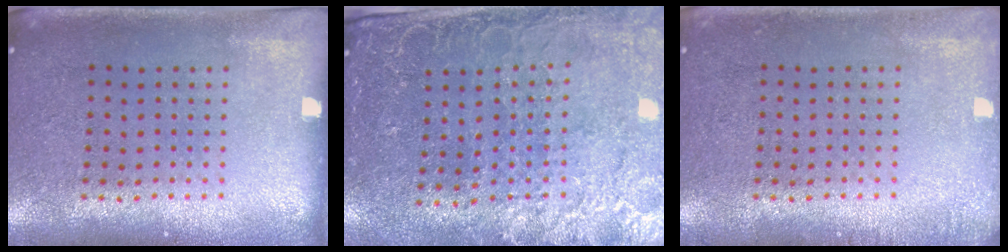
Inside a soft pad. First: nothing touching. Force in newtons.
{"total": 3.1, "press": 2.9, "slide": 1.0}
{"total": 1.1, "press": 1.0, "slide": 0.2}